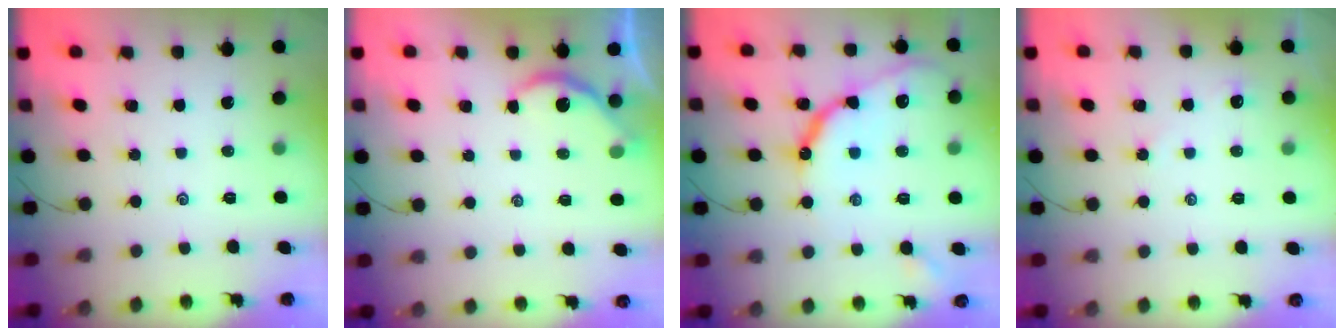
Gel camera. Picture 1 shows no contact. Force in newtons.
{"total": 3.3, "press": 3.3, "slide": 0.4}
{"total": 14.4, "press": 14.4, "slide": 1.2}
{"total": 2.3, "press": 2.3, "slide": 0.3}